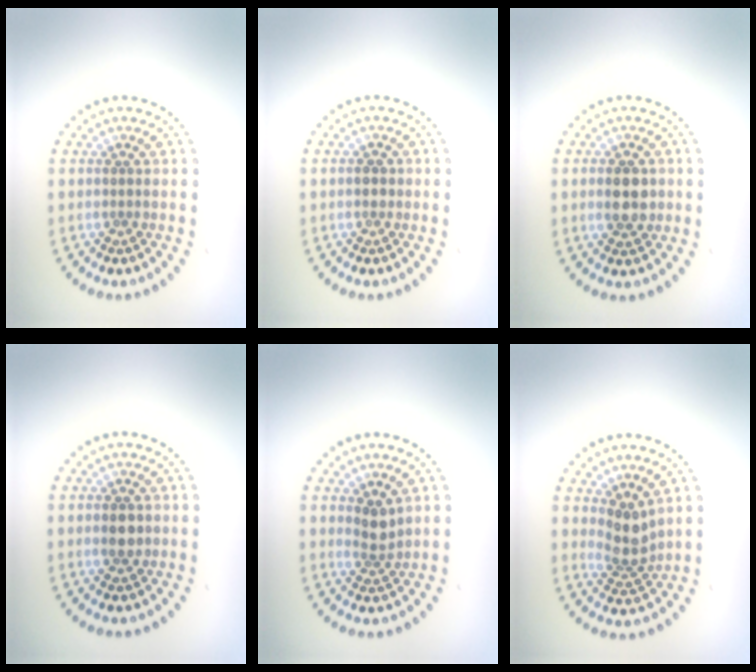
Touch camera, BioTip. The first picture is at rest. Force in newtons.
{"total": 1.2, "press": 1.2, "slide": 0.2}
{"total": 3.2, "press": 3.2, "slide": 0.2}
{"total": 2.0, "press": 2.0, "slide": 0.1}
{"total": 2.1, "press": 1.6, "slide": 1.2}
{"total": 2.8, "press": 2.2, "slide": 1.8}